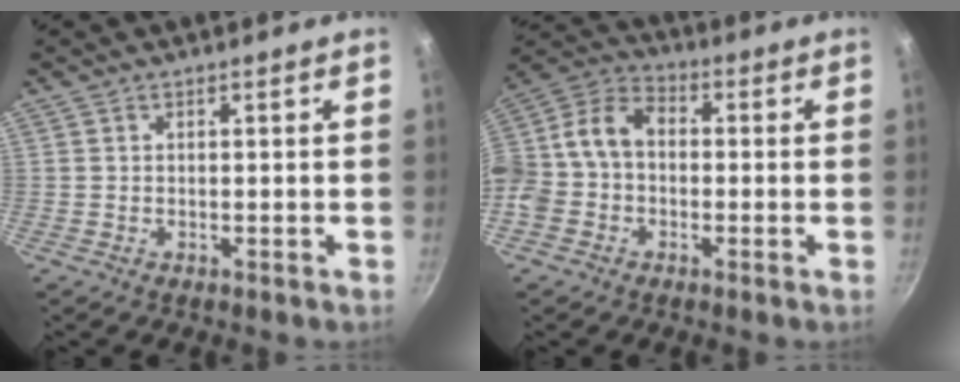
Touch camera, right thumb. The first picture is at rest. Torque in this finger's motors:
{"motor_torque": [2.36, 2.47, 0.88, -0.84, 0.19]}